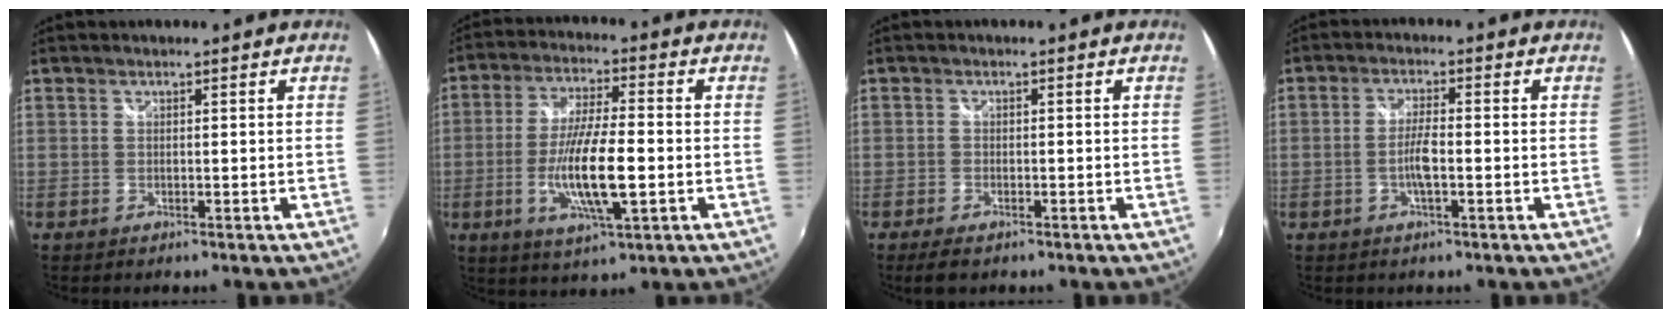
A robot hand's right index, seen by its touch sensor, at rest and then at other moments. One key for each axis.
{"total": 12.5, "fx": -2.9, "fy": 2.4, "fz": 11.9, "tx": -0.230, "ty": -0.012, "tz": -0.054}
{"total": 3.7, "fx": -2.7, "fy": 1.5, "fz": 2.0, "tx": -0.047, "ty": -0.015, "tz": -0.048}
{"total": 4.0, "fx": -1.2, "fy": 0.6, "fz": 3.8, "tx": -0.077, "ty": 0.001, "tz": -0.022}